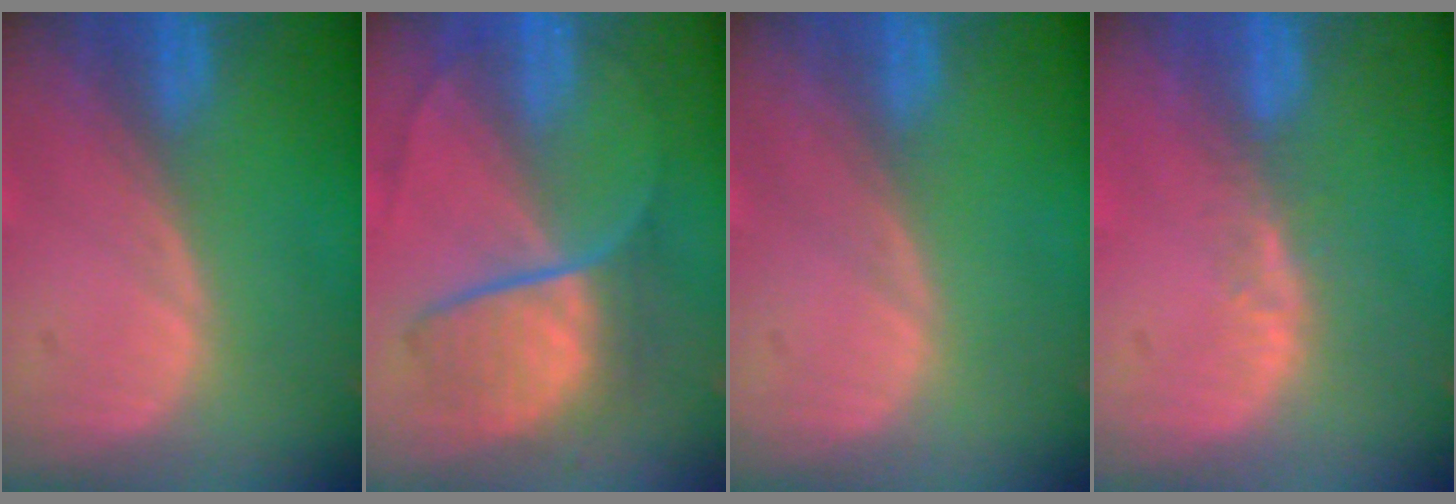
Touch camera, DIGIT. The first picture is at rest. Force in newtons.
{"total": 6.8, "press": 6.7, "slide": 1.2}
{"total": 0.0}
{"total": 2.4, "press": 1.8, "slide": 1.5}